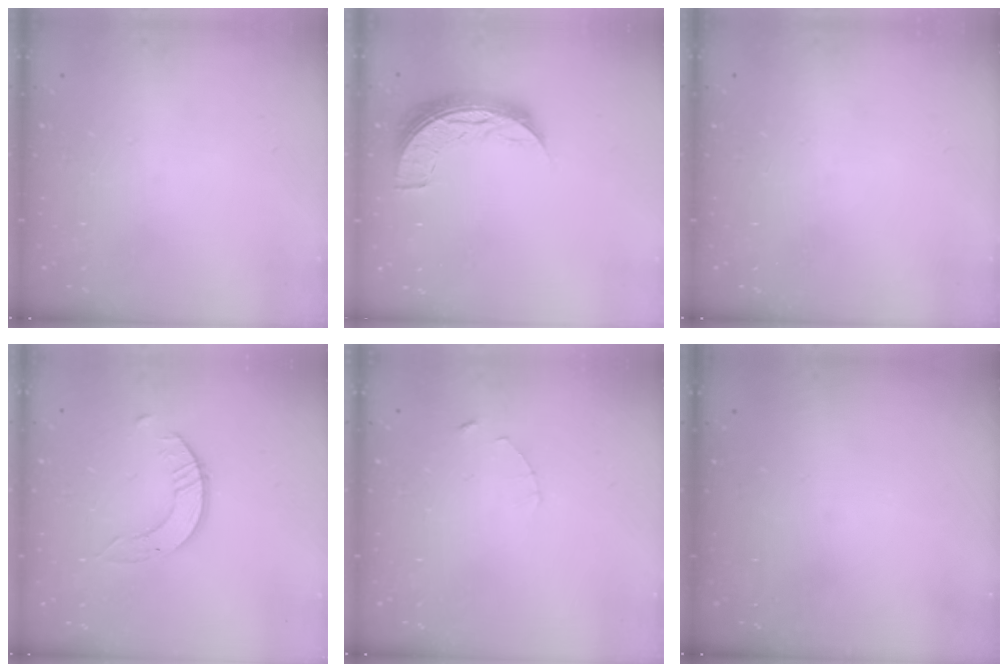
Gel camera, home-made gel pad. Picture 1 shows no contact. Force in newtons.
{"total": 8.3, "press": 8.3, "slide": 0.4}
{"total": 0.0}
{"total": 1.6, "press": 1.6, "slide": 0.2}
{"total": 1.0, "press": 1.0, "slide": 0.2}
{"total": 0.0}